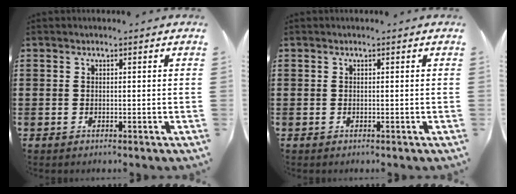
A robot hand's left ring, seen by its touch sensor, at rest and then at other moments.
{"total": 0.0}